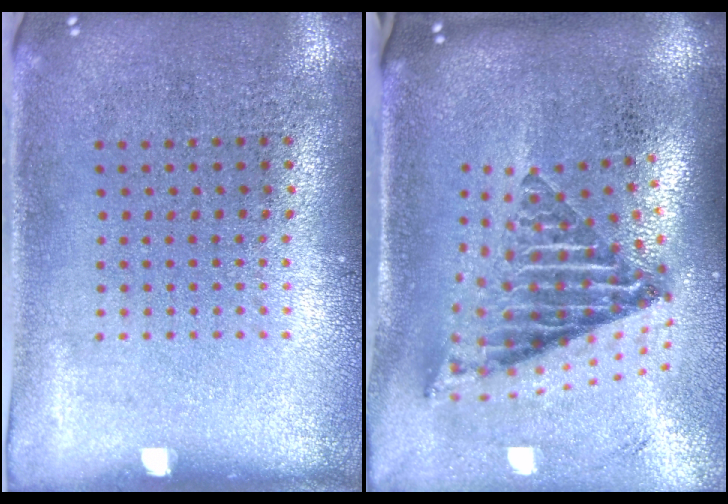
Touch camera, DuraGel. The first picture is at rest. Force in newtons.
{"total": 2.8, "press": 1.7, "slide": 2.2}